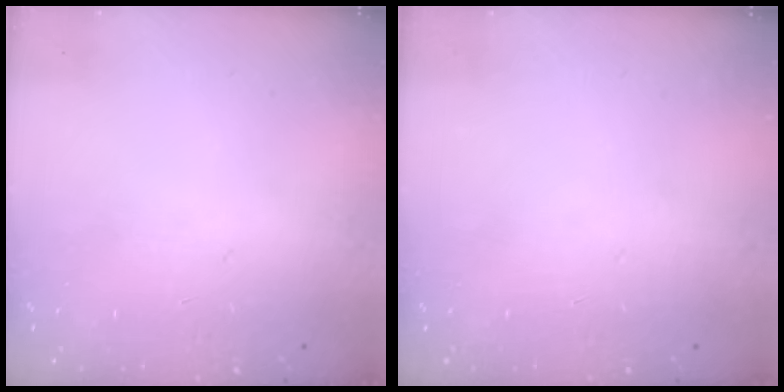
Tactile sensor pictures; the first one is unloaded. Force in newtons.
{"total": 0.0}